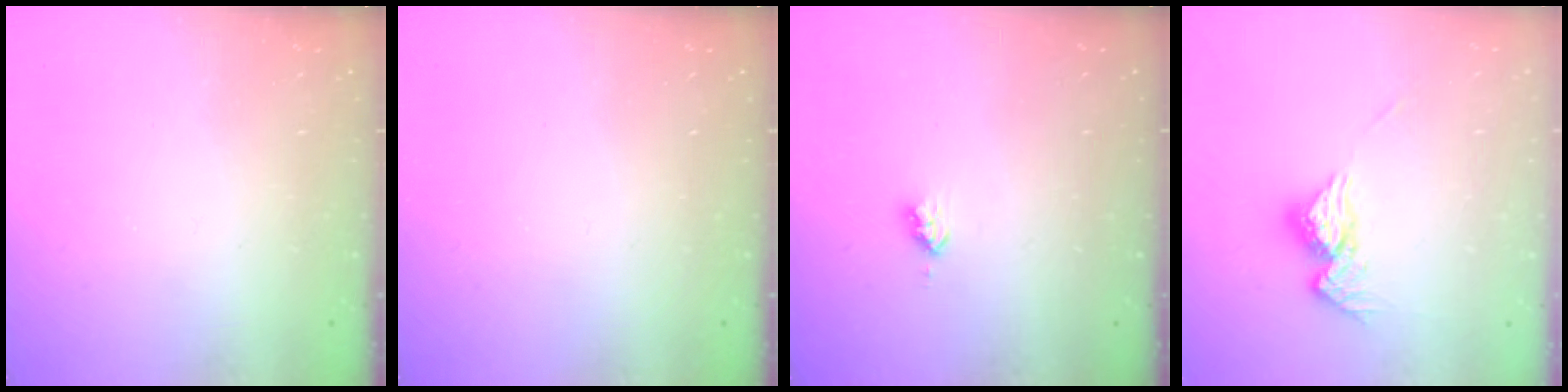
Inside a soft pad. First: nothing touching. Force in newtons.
{"total": 0.0}
{"total": 2.8, "press": 2.8, "slide": 0.2}
{"total": 10.7, "press": 10.6, "slide": 0.9}